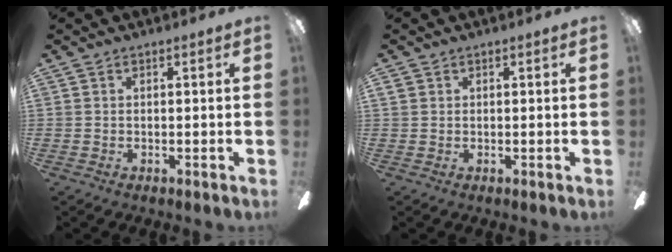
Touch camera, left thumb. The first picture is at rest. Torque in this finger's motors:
{"motor_torque": [0.09, -0.04, 0.42, 0.18, 0.00]}